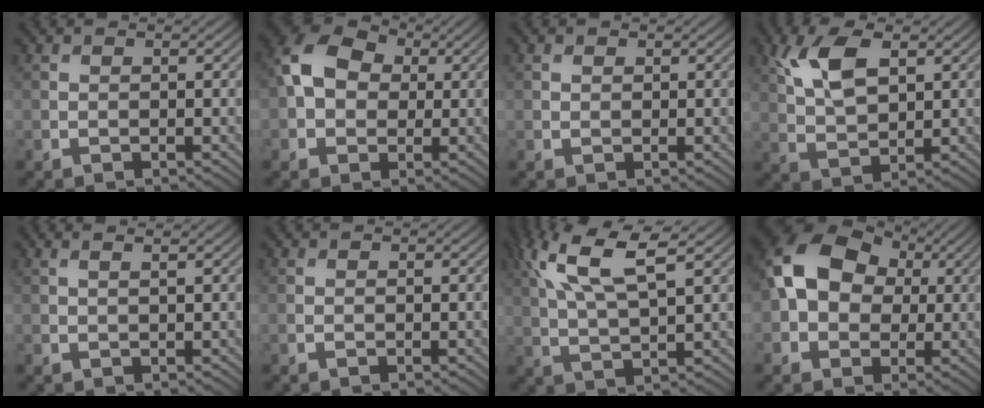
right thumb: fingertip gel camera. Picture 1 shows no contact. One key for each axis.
{"total": 8.7, "fx": 1.2, "fy": 6.6, "fz": 5.6, "tx": -0.124, "ty": 0.017, "tz": 0.013}
{"total": 0.7, "fx": 0.4, "fy": 0.5, "fz": 0.4, "tx": -0.009, "ty": 0.000, "tz": 0.006}
{"total": 7.2, "fx": 2.9, "fy": 3.6, "fz": 5.5, "tx": -0.123, "ty": 0.005, "tz": 0.055}
{"total": 1.6, "fx": 0.9, "fy": 0.3, "fz": 1.3, "tx": -0.018, "ty": 0.004, "tz": 0.007}
{"total": 0.0}
{"total": 10.7, "fx": 5.0, "fy": 3.5, "fz": 8.8, "tx": -0.204, "ty": 0.016, "tz": 0.095}
{"total": 12.0, "fx": 1.9, "fy": 9.1, "fz": 7.6, "tx": -0.159, "ty": 0.012, "tz": 0.018}